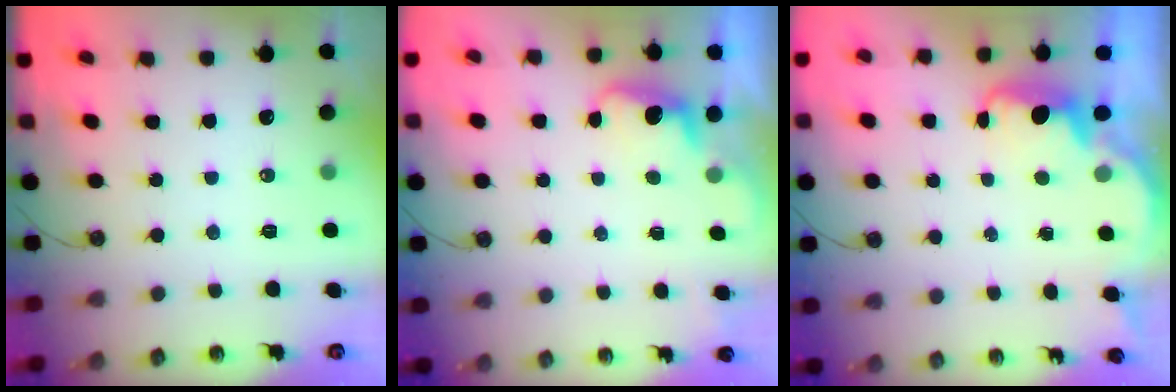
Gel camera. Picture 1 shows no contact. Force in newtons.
{"total": 1.4, "press": 1.2, "slide": 0.8}
{"total": 3.0, "press": 2.9, "slide": 0.7}